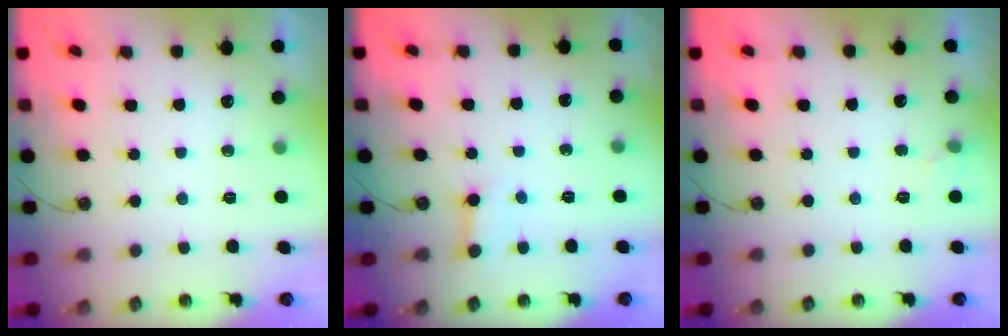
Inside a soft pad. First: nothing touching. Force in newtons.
{"total": 3.0, "press": 3.0, "slide": 0.3}
{"total": 4.9, "press": 4.8, "slide": 0.5}